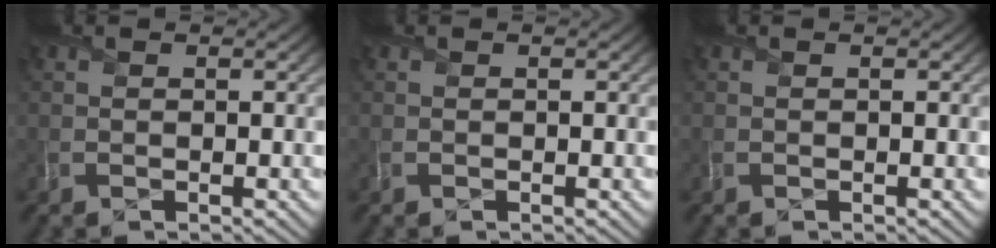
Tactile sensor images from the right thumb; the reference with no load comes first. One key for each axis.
{"total": 0.0}
{"total": 0.0}